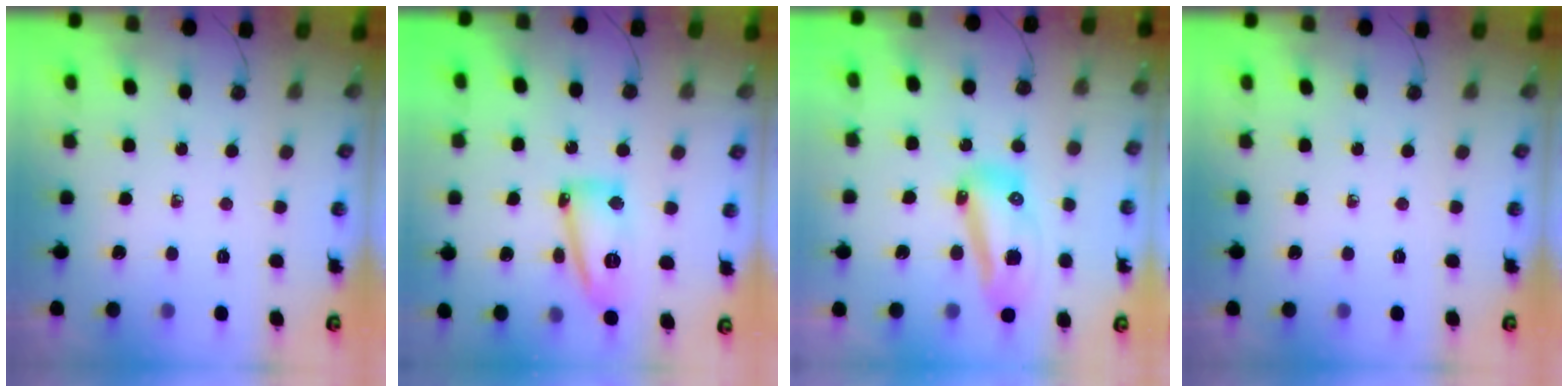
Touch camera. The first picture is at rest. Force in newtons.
{"total": 23.2, "press": 17.5, "slide": 15.3}
{"total": 12.9, "press": 12.8, "slide": 1.3}
{"total": 0.0}